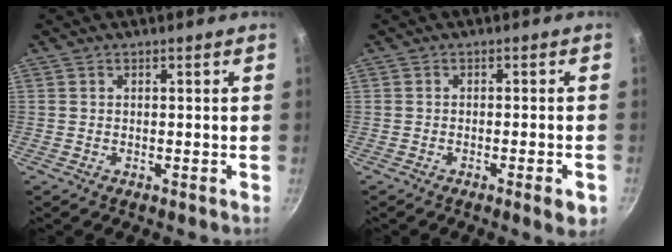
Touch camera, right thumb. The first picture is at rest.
{"total": 4.0, "force": [-1.8, 0.7, 3.5], "torque": [-0.048, 0.004, -0.022]}